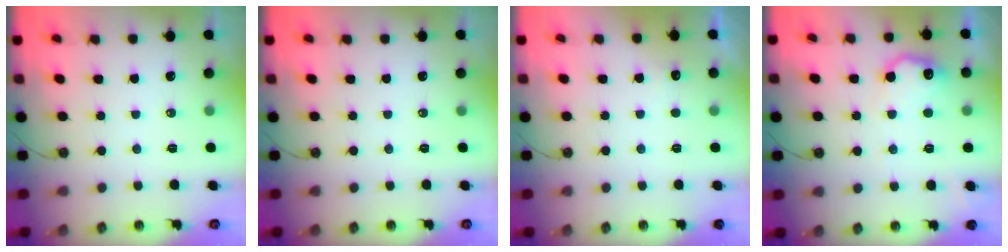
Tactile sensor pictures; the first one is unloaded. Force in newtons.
{"total": 0.0}
{"total": 3.9, "press": 3.7, "slide": 1.1}
{"total": 11.6, "press": 11.6, "slide": 0.3}